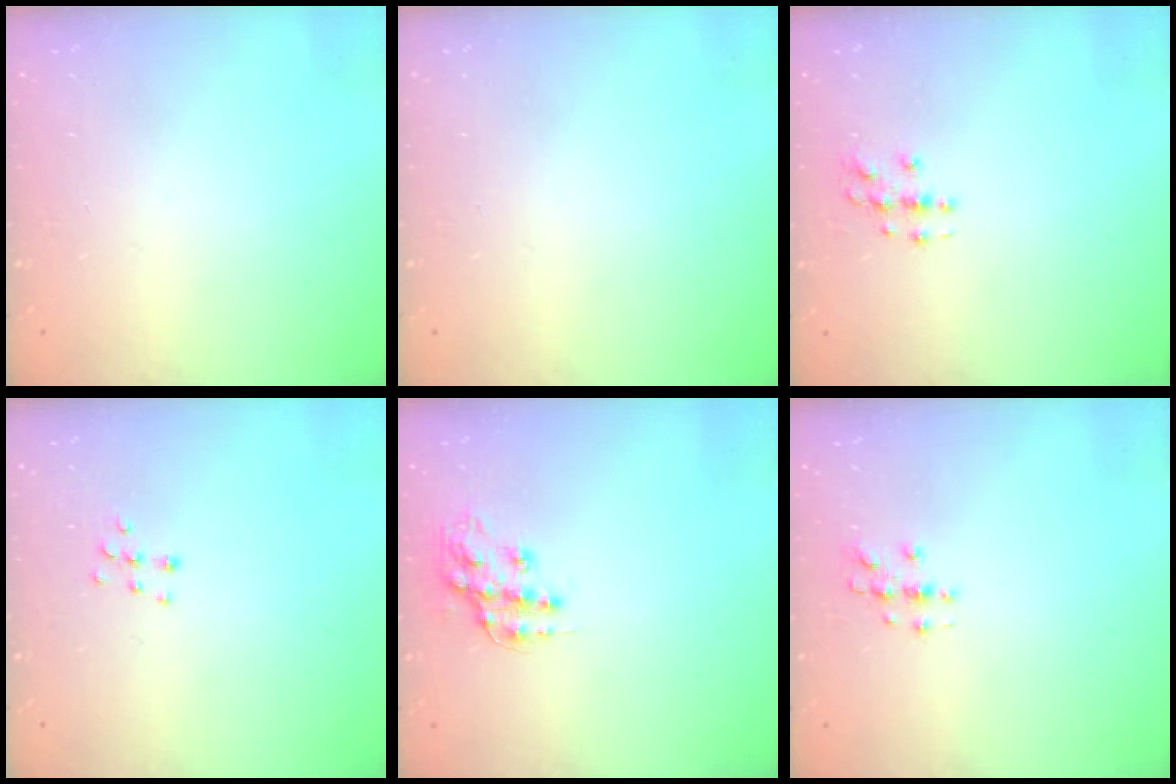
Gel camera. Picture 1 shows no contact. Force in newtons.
{"total": 0.0}
{"total": 3.0, "press": 3.0, "slide": 0.3}
{"total": 5.8, "press": 5.8, "slide": 0.3}
{"total": 12.8, "press": 12.8, "slide": 0.9}
{"total": 3.0, "press": 3.0, "slide": 0.3}